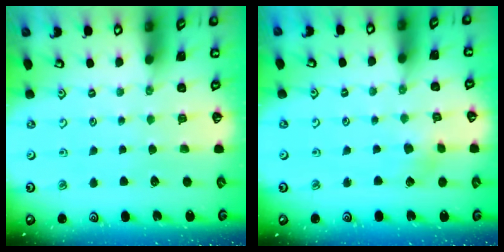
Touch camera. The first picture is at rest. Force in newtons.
{"total": 2.8, "press": 2.8, "slide": 0.5}